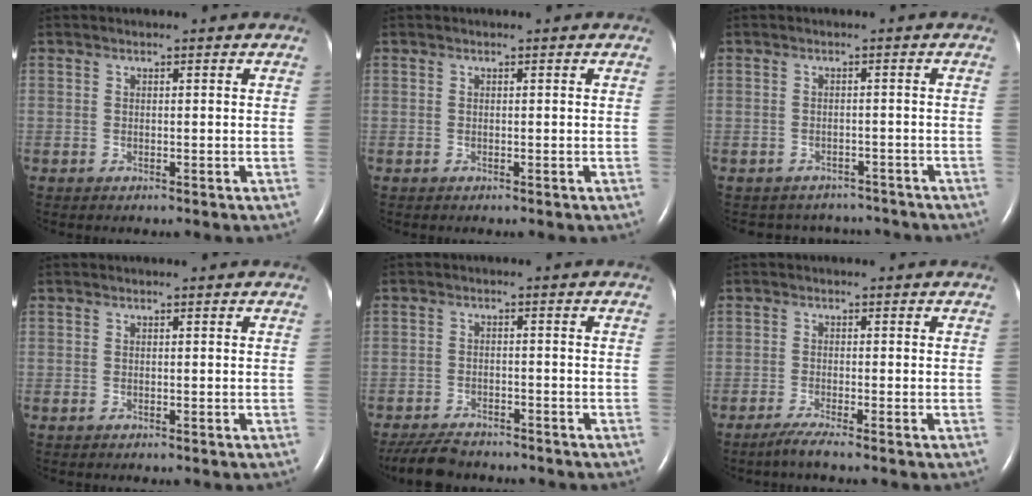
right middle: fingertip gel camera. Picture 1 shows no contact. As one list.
[{"total": 0.0}, {"total": 5.0, "force": [-4.6, 1.8, -0.5], "torque": [0.002, 0.014, -0.051]}, {"total": 0.0}, {"total": 7.5, "force": [-6.7, 2.1, 2.6], "torque": [-0.048, -0.016, -0.108]}, {"total": 2.0, "force": [-1.5, -0.6, 1.2], "torque": [-0.032, -0.005, -0.034]}]